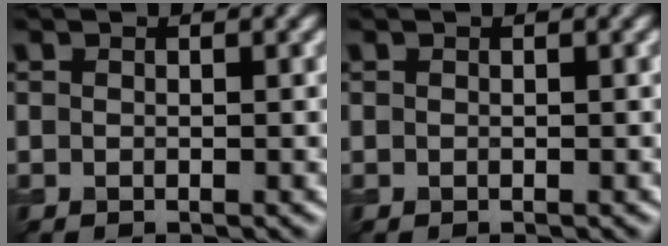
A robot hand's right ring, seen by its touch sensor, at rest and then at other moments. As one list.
[{"total": 0.0}]